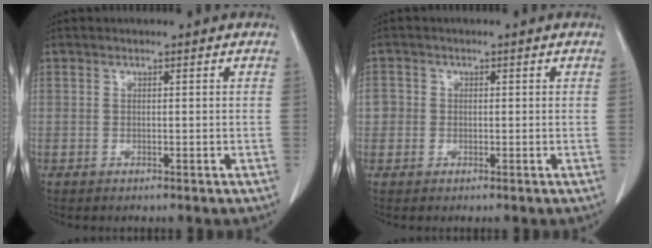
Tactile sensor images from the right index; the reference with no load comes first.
{"total": 2.4, "force": [0.0, 2.3, 0.3], "torque": [0.006, 0.008, -0.001]}